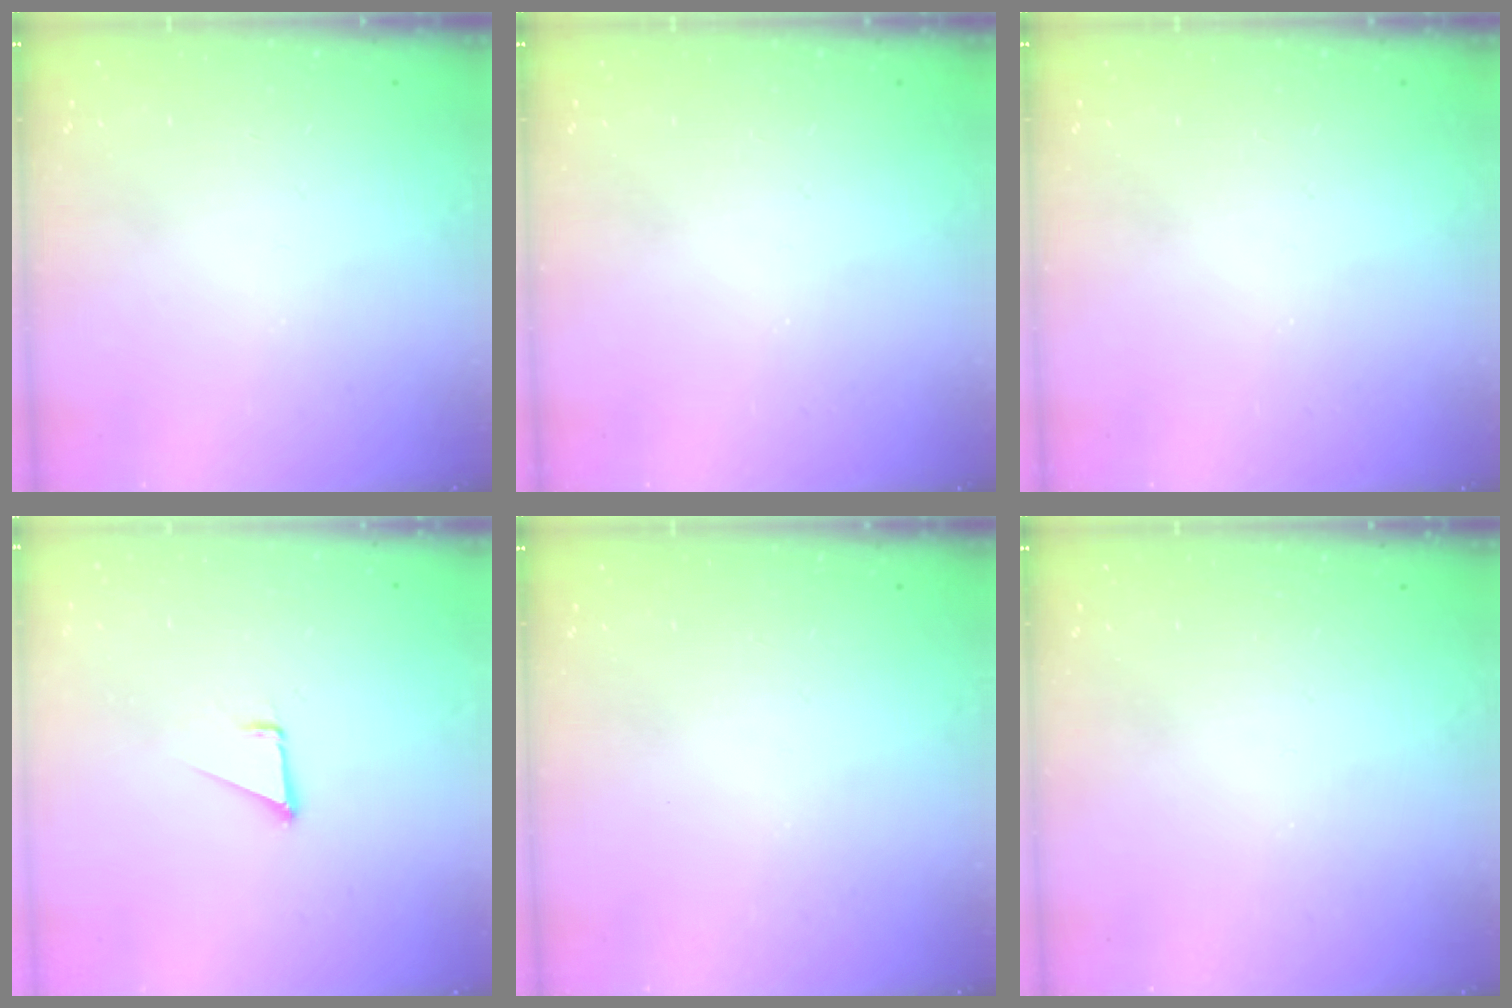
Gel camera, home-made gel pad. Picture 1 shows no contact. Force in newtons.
{"total": 0.0}
{"total": 0.0}
{"total": 1.7, "press": 1.7, "slide": 0.1}
{"total": 0.0}
{"total": 0.0}